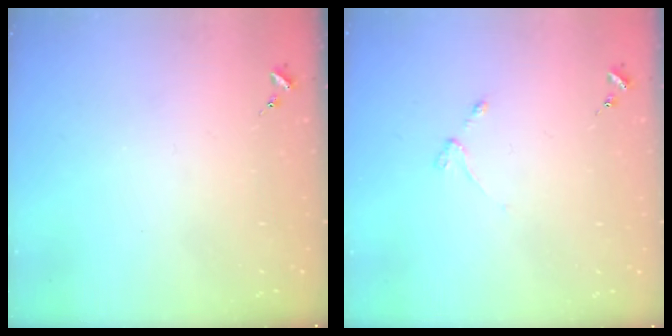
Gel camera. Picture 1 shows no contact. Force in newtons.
{"total": 3.1, "press": 3.0, "slide": 0.4}